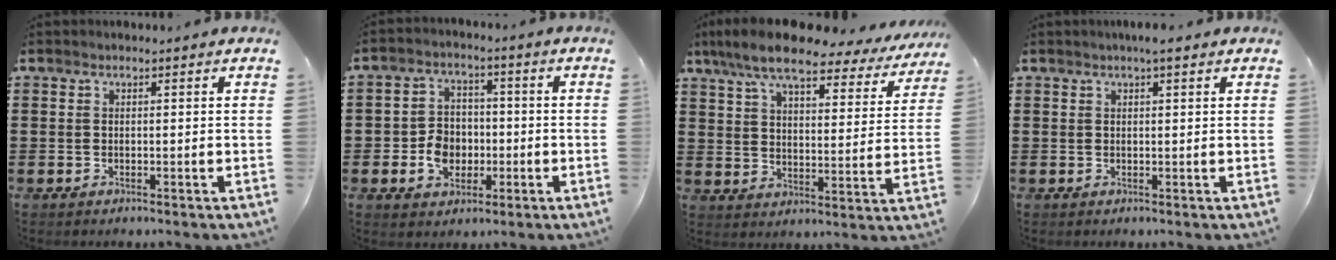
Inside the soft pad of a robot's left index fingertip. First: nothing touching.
{"total": 6.1, "force": [-1.4, 4.9, 3.3], "torque": [-0.068, 0.007, -0.028]}
{"total": 10.0, "force": [8.1, 2.0, 5.4], "torque": [-0.127, -0.033, 0.138]}
{"total": 1.9, "force": [1.3, 0.1, 1.4], "torque": [-0.029, 0.002, 0.023]}